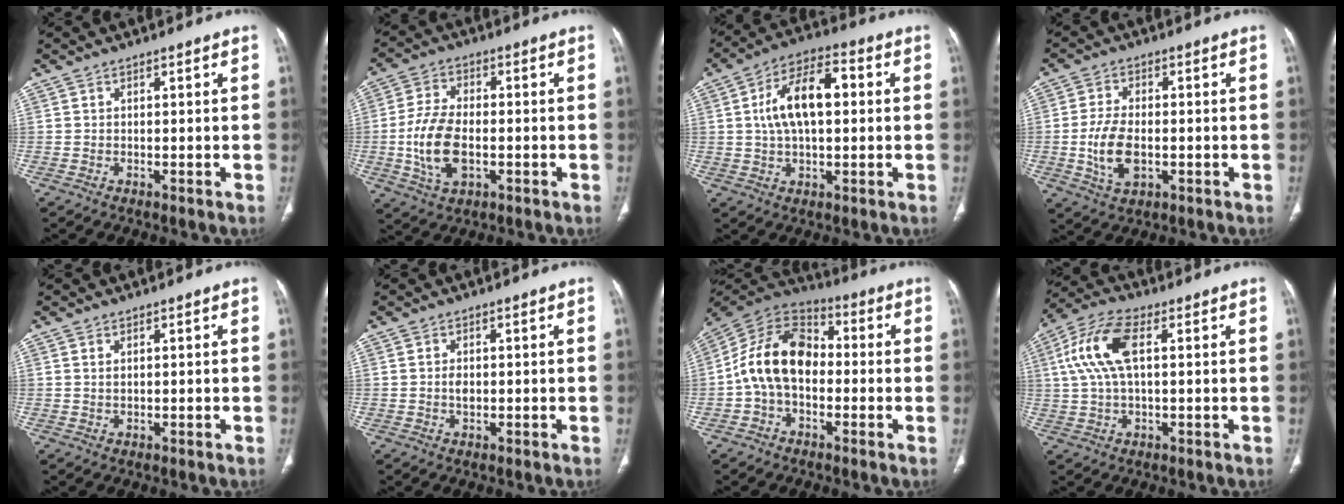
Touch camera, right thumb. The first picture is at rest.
{"total": 11.2, "force": [-1.9, 6.4, 9.0], "torque": [-0.180, 0.007, -0.033]}
{"total": 12.9, "force": [1.7, 6.6, 10.9], "torque": [-0.193, 0.024, 0.025]}
{"total": 8.5, "force": [-1.4, 4.8, 6.8], "torque": [-0.135, 0.001, -0.021]}
{"total": 1.1, "force": [0.6, 0.4, 0.8], "torque": [-0.017, -0.001, 0.015]}
{"total": 1.6, "force": [0.1, 1.0, 1.2], "torque": [-0.021, -0.001, 0.002]}
{"total": 14.3, "force": [-1.5, 9.8, 10.4], "torque": [-0.176, 0.040, -0.039]}
{"total": 11.1, "force": [2.5, 5.0, 9.5], "torque": [-0.215, 0.026, 0.046]}